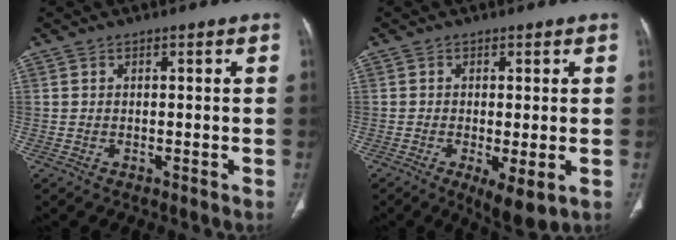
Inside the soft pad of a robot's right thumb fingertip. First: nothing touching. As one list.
[{"total": 6.3, "force": [-1.8, 2.0, 5.7], "torque": [-0.096, -0.020, -0.024]}]